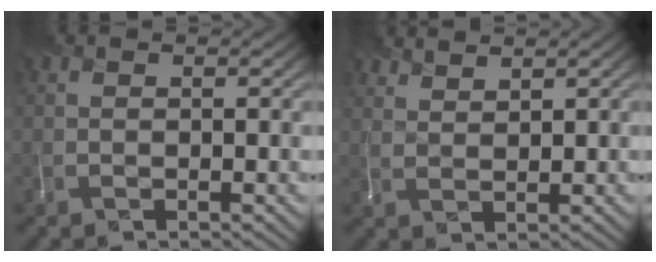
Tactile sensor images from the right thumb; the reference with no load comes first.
{"total": 3.0, "force": [2.9, 0.6, 0.4], "torque": [-0.005, 0.001, 0.058]}